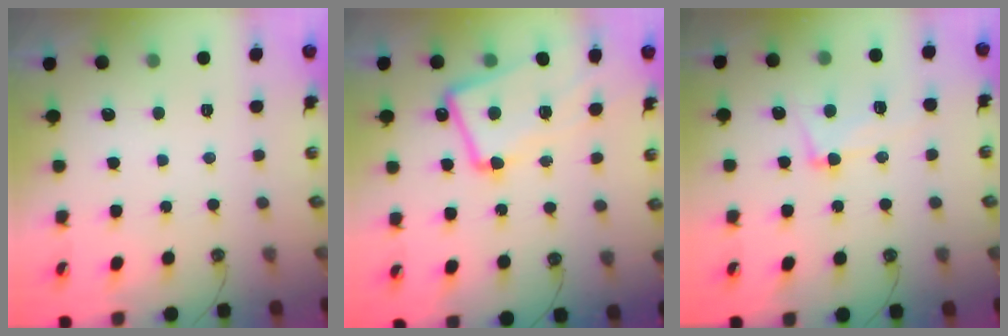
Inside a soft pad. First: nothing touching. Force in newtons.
{"total": 8.5, "press": 8.4, "slide": 1.6}
{"total": 10.6, "press": 10.4, "slide": 1.9}